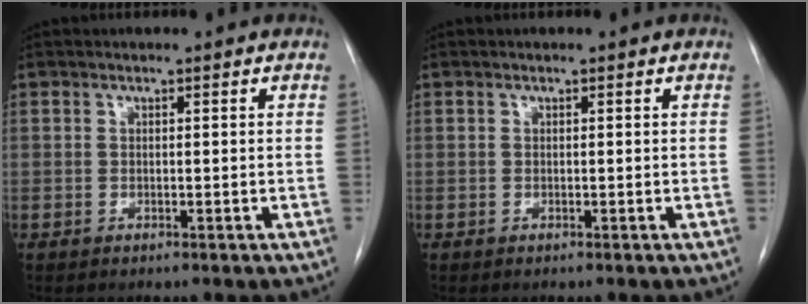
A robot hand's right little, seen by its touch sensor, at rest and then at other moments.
{"total": 0.0}